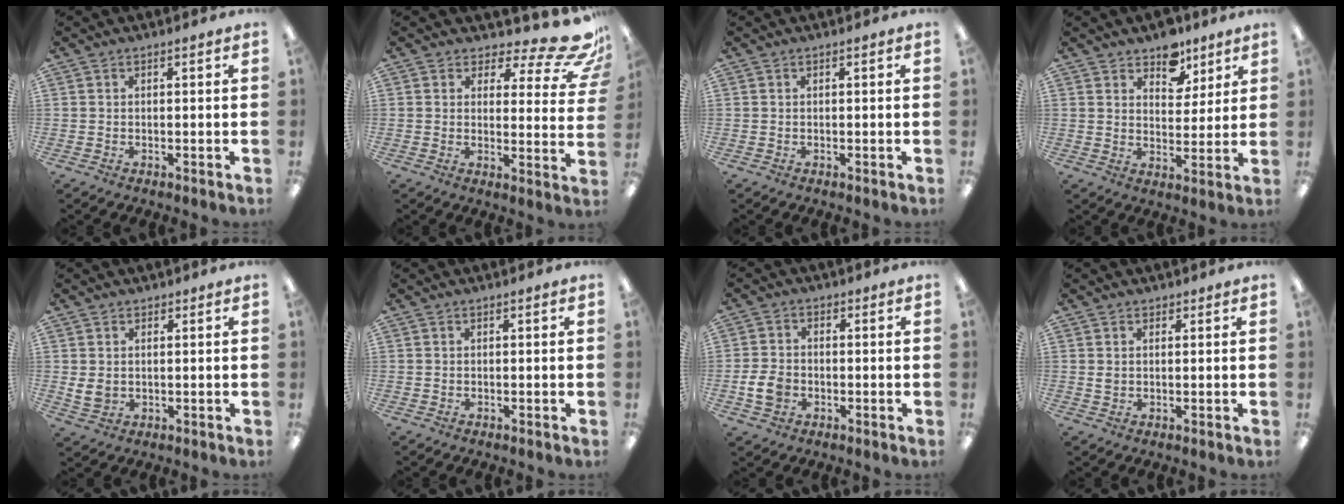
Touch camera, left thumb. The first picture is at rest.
{"total": 9.7, "force": [7.1, 2.9, 5.9], "torque": [-0.077, -0.061, 0.122]}
{"total": 0.0}
{"total": 8.2, "force": [6.3, 4.9, 2.1], "torque": [-0.020, -0.040, 0.112]}
{"total": 3.8, "force": [1.0, 3.2, 1.7], "torque": [-0.031, -0.005, 0.019]}
{"total": 0.0}
{"total": 6.2, "force": [-1.6, 4.9, 3.4], "torque": [-0.069, 0.005, -0.030]}
{"total": 1.5, "force": [0.8, 1.2, 0.4], "torque": [-0.001, 0.000, 0.012]}